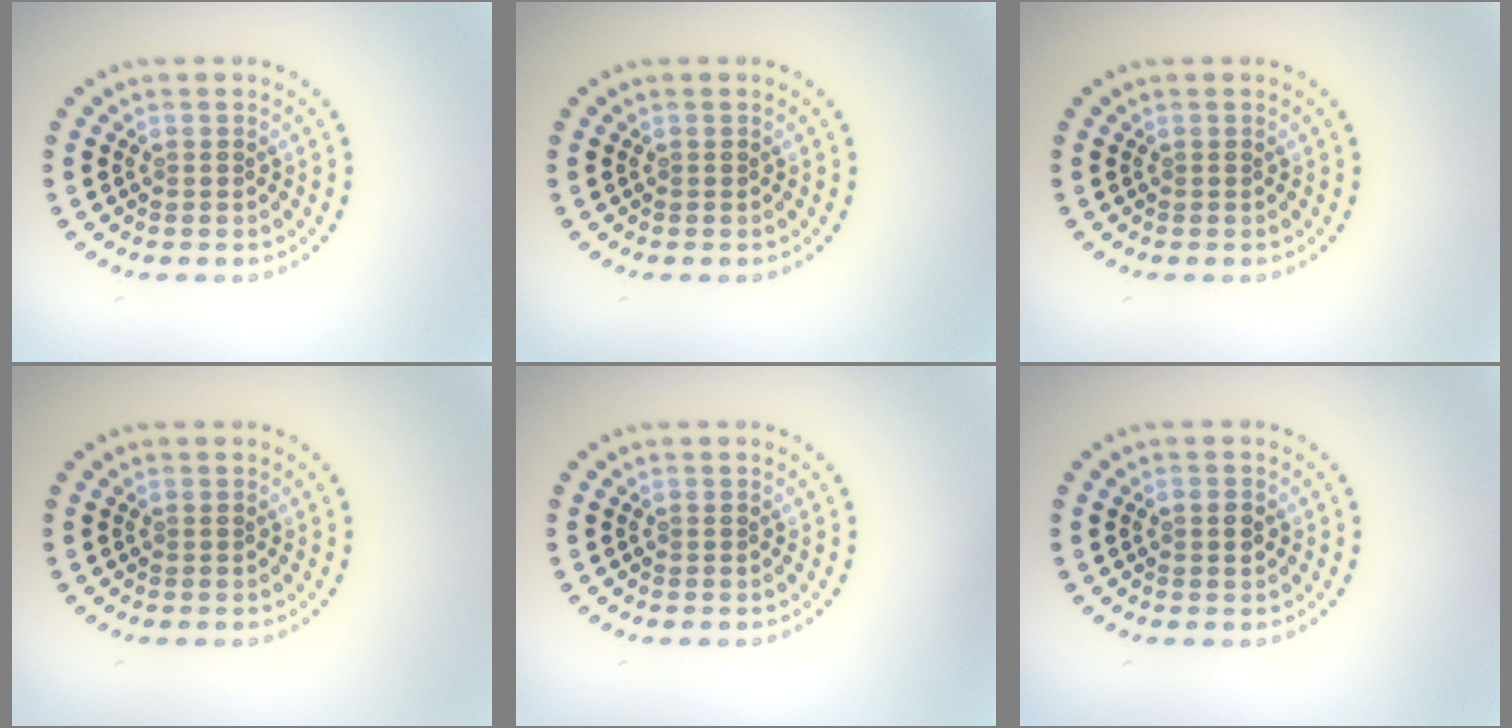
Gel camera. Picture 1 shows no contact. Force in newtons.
{"total": 0.0}
{"total": 0.0}
{"total": 0.0}
{"total": 0.0}
{"total": 1.4, "press": 1.4, "slide": 0.2}